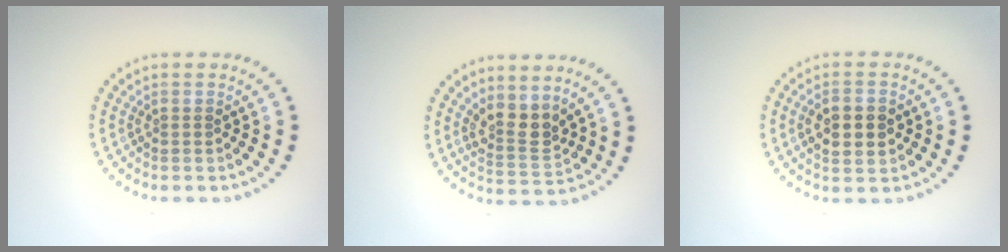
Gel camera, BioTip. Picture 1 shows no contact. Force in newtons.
{"total": 2.7, "press": 2.3, "slide": 1.5}
{"total": 4.4, "press": 4.4, "slide": 0.2}